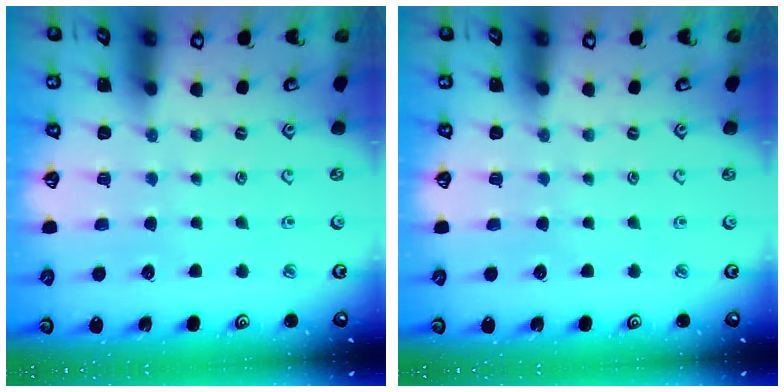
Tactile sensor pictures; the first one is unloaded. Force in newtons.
{"total": 0.0}